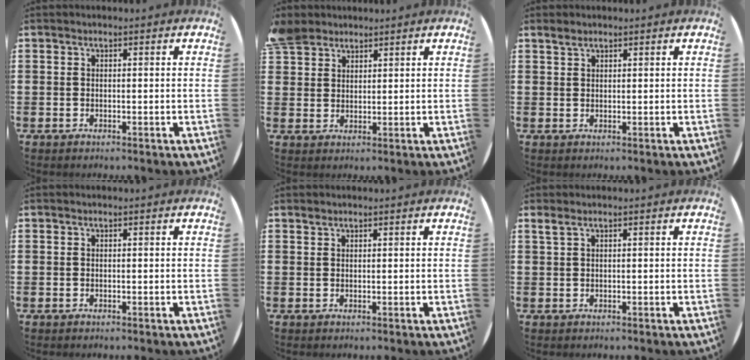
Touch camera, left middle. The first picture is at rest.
{"total": 4.0, "force": [3.5, 2.0, 0.4], "torque": [-0.020, -0.002, 0.069]}
{"total": 1.3, "force": [1.1, 0.5, 0.4], "torque": [-0.002, 0.000, 0.019]}
{"total": 0.0}
{"total": 0.6, "force": [0.6, 0.1, -0.1], "torque": [0.001, 0.002, 0.011]}
{"total": 0.7, "force": [0.4, 0.0, 0.6], "torque": [-0.012, 0.002, 0.007]}